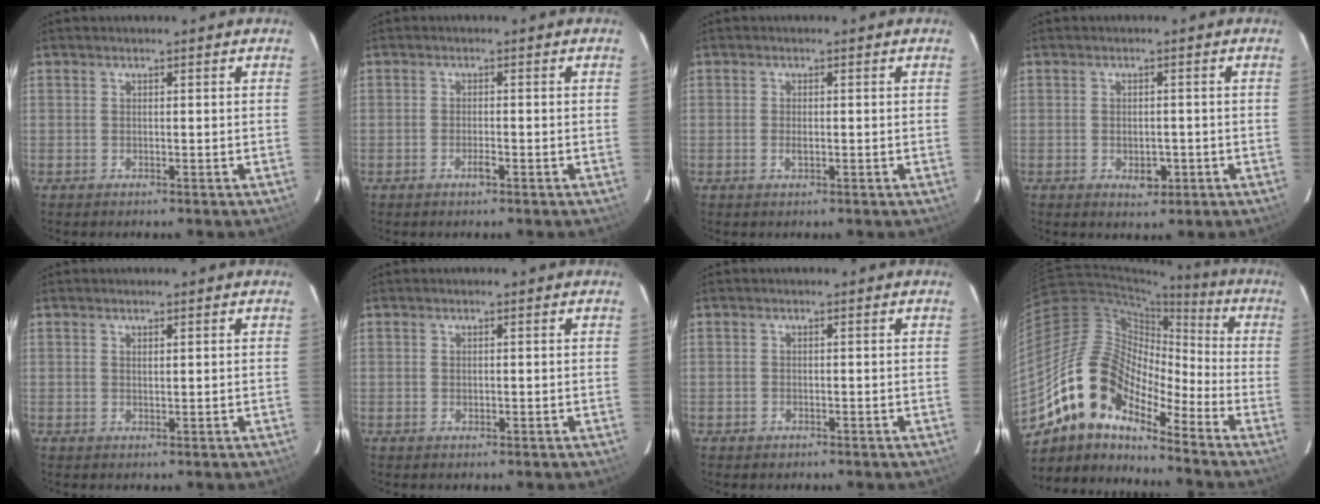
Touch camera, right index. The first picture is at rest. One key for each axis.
{"total": 1.8, "fx": -1.0, "fy": 0.4, "fz": 1.4, "tx": -0.028, "ty": 0.001, "tz": -0.018}
{"total": 1.5, "fx": -0.4, "fy": 0.7, "fz": 1.3, "tx": -0.025, "ty": 0.001, "tz": -0.006}
{"total": 3.6, "fx": -1.2, "fy": 2.4, "fz": 2.4, "tx": -0.040, "ty": -0.002, "tz": -0.011}
{"total": 0.8, "fx": 0.5, "fy": 0.2, "fz": 0.6, "tx": -0.011, "ty": 0.002, "tz": 0.009}
{"total": 0.7, "fx": -0.1, "fy": 0.5, "fz": 0.6, "tx": -0.009, "ty": 0.003, "tz": 0.000}
{"total": 1.0, "fx": -0.6, "fy": 0.7, "fz": 0.2, "tx": -0.003, "ty": 0.002, "tz": -0.008}
{"total": 15.1, "fx": -10.9, "fy": 6.1, "fz": 8.4, "tx": -0.136, "ty": 0.009, "tz": -0.222}